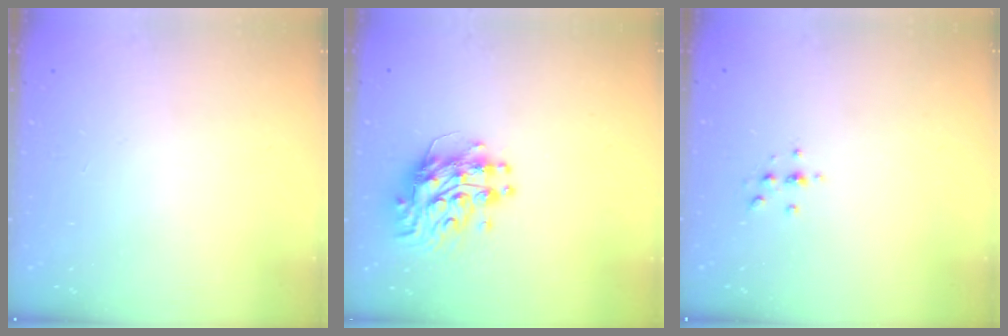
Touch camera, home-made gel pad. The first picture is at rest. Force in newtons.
{"total": 11.5, "press": 11.5, "slide": 1.0}
{"total": 2.4, "press": 2.4, "slide": 0.3}